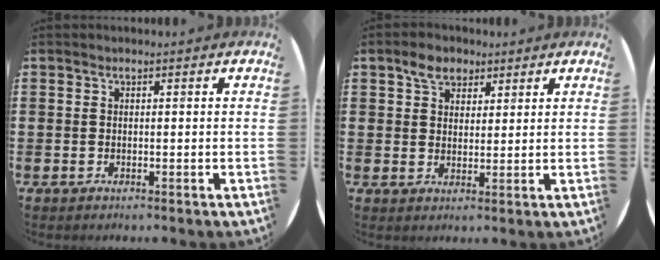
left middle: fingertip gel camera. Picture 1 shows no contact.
{"total": 3.8, "force": [2.8, 2.3, 1.1], "torque": [-0.013, 0.005, 0.049]}